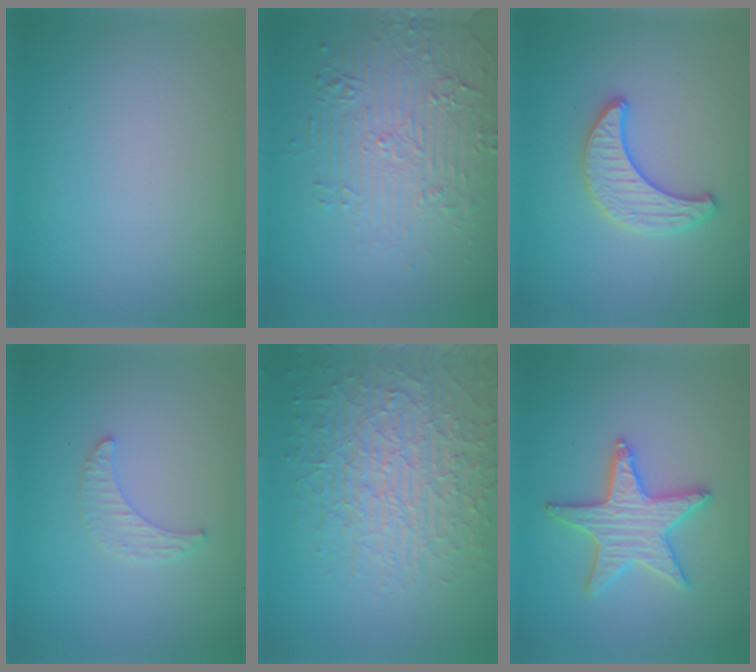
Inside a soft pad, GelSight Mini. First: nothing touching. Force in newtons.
{"total": 4.7, "press": 3.5, "slide": 3.2}
{"total": 3.0, "press": 2.8, "slide": 0.9}
{"total": 1.6, "press": 1.5, "slide": 0.4}
{"total": 6.5, "press": 5.1, "slide": 4.0}
{"total": 4.2, "press": 4.1, "slide": 0.8}